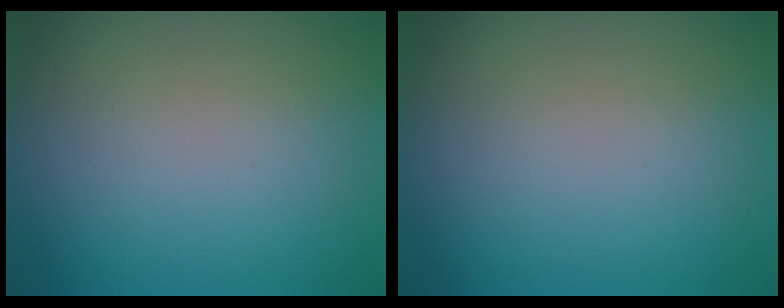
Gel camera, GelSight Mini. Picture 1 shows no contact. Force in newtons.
{"total": 0.0}